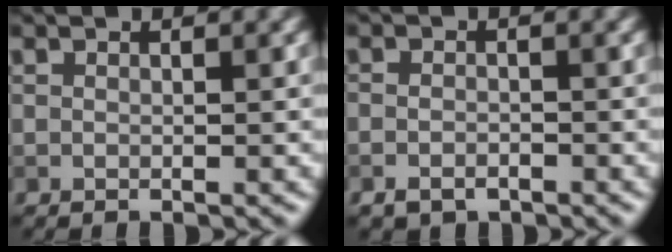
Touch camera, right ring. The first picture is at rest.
{"total": 1.8, "force": [-1.0, 1.1, 0.9], "torque": [-0.017, -0.002, -0.023]}